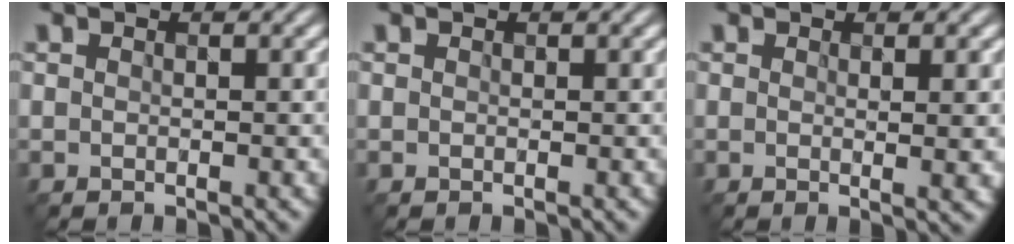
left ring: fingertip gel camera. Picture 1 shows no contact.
{"total": 0.0}
{"total": 3.4, "force": [0.3, 0.9, 3.2], "torque": [-0.037, -0.001, 0.003]}